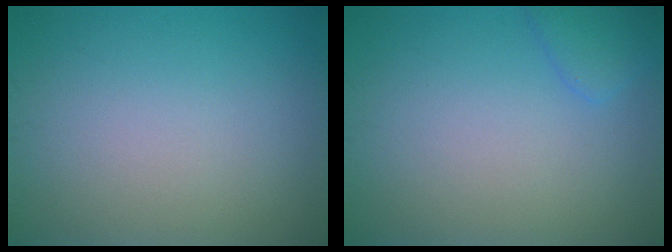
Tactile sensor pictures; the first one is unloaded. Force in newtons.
{"total": 1.9, "press": 1.9, "slide": 0.1}